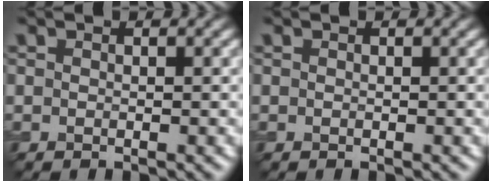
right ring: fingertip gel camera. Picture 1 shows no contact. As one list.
[{"total": 0.0}]